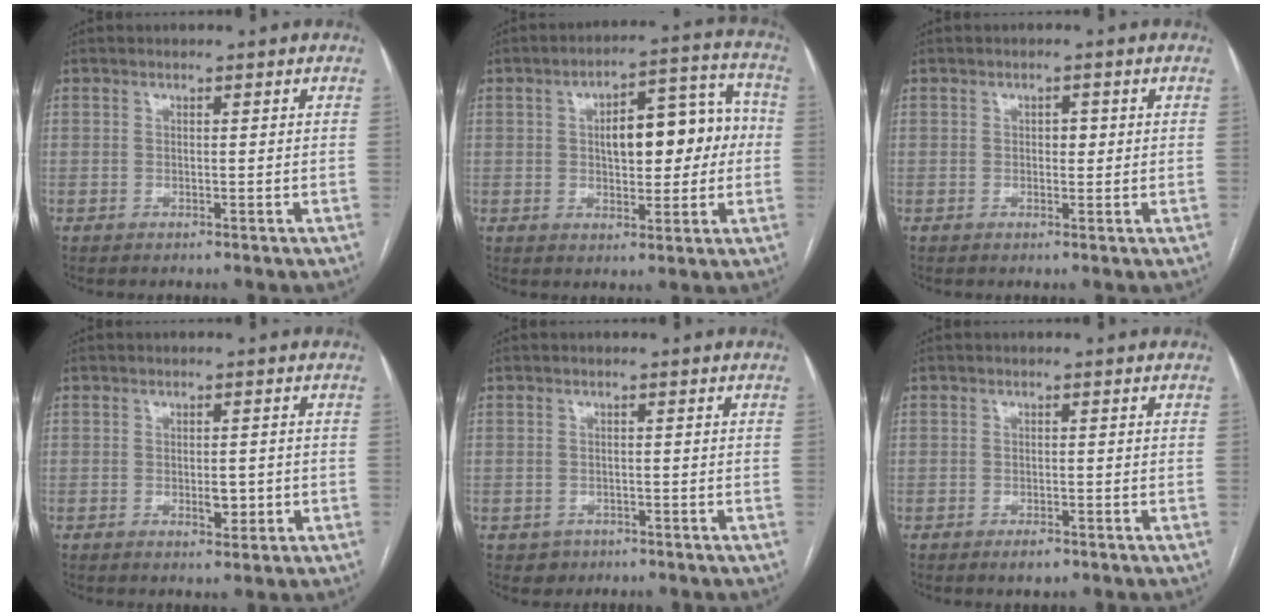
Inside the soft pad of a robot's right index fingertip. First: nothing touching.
{"total": 12.0, "force": [0.7, 5.1, 10.9], "torque": [-0.148, 0.042, 0.017]}
{"total": 1.5, "force": [0.2, 1.0, 1.2], "torque": [-0.013, 0.004, 0.001]}
{"total": 2.9, "force": [-0.6, 1.4, 2.5], "torque": [-0.036, 0.000, -0.004]}
{"total": 2.2, "force": [-1.0, 2.0, 0.1], "torque": [0.001, 0.007, -0.010]}
{"total": 1.9, "force": [-1.3, 1.0, 1.1], "torque": [-0.015, 0.001, -0.015]}